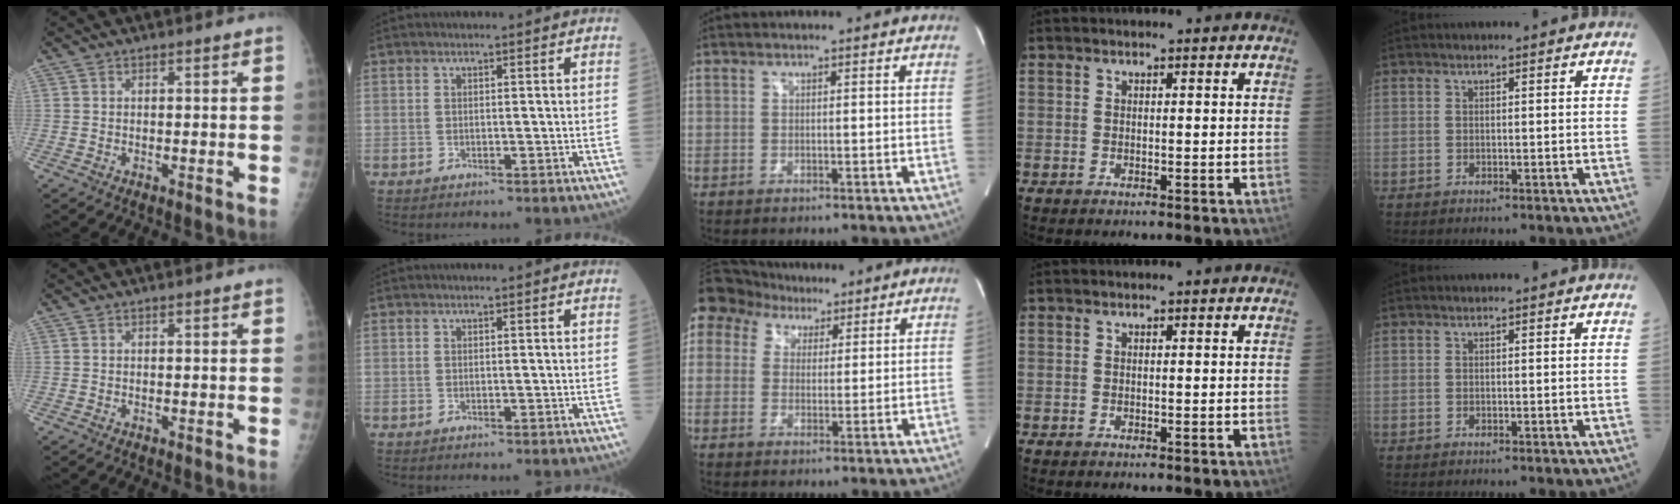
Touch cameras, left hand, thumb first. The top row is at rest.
{"middle": {"total": 14.8, "force": [8.5, 11.2, 4.4], "torque": [-0.145, 0.073, 0.162]}}